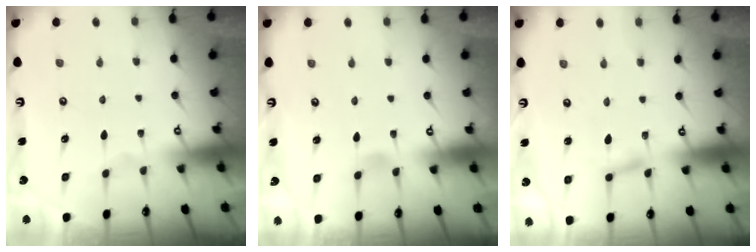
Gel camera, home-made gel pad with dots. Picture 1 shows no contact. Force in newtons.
{"total": 3.0, "press": 3.0, "slide": 0.4}
{"total": 2.8, "press": 2.7, "slide": 0.3}